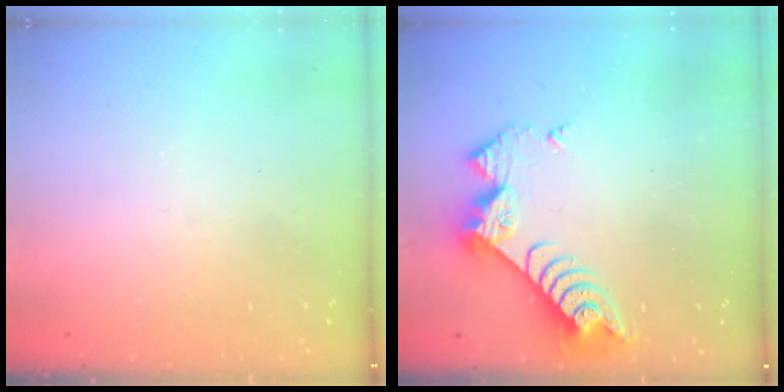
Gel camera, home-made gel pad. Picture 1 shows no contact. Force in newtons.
{"total": 9.4, "press": 9.4, "slide": 0.7}